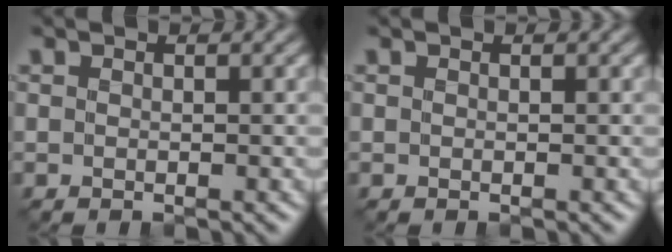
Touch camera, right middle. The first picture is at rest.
{"total": 0.0}